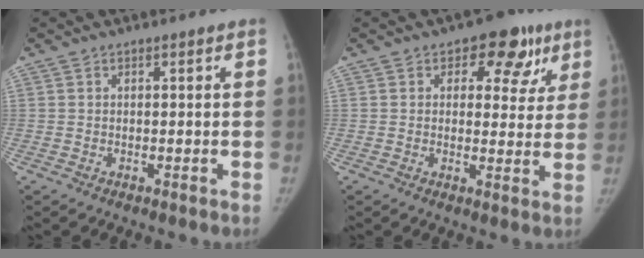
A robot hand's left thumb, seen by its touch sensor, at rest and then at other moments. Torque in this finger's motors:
{"motor_torque": [-0.16, 0.38, -0.07, 0.01, 0.05]}